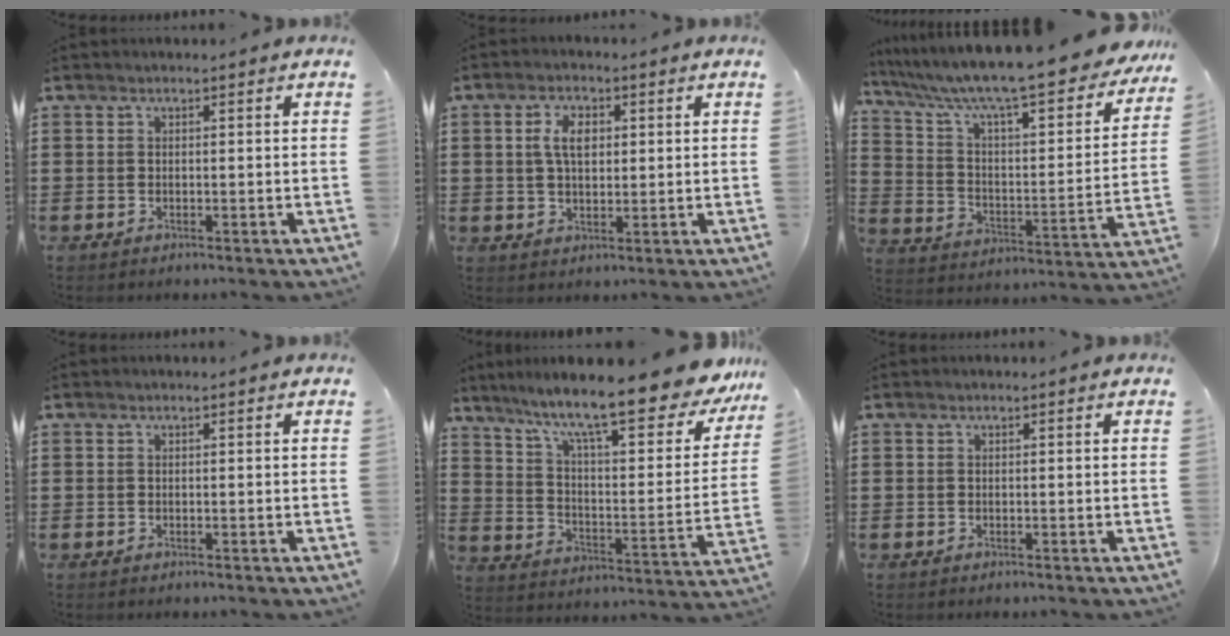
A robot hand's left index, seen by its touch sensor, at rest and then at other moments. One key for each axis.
{"total": 4.8, "fx": 1.3, "fy": 2.5, "fz": 3.9, "tx": -0.075, "ty": 0.010, "tz": 0.018}
{"total": 10.0, "fx": 8.4, "fy": 0.3, "fz": 5.4, "tx": -0.137, "ty": -0.065, "tz": 0.137}
{"total": 0.0}
{"total": 13.9, "fx": 10.9, "fy": 1.0, "fz": 8.5, "tx": -0.176, "ty": -0.074, "tz": 0.179}
{"total": 0.0}